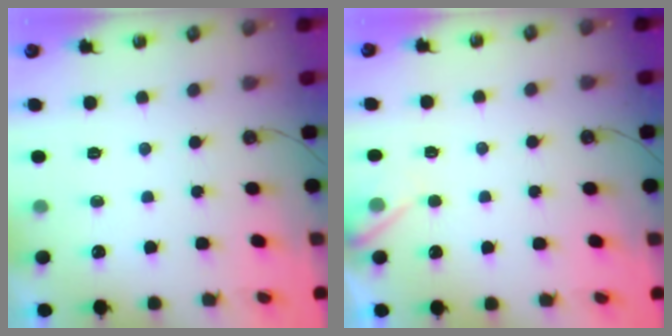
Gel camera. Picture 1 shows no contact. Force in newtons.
{"total": 4.6, "press": 4.6, "slide": 0.7}